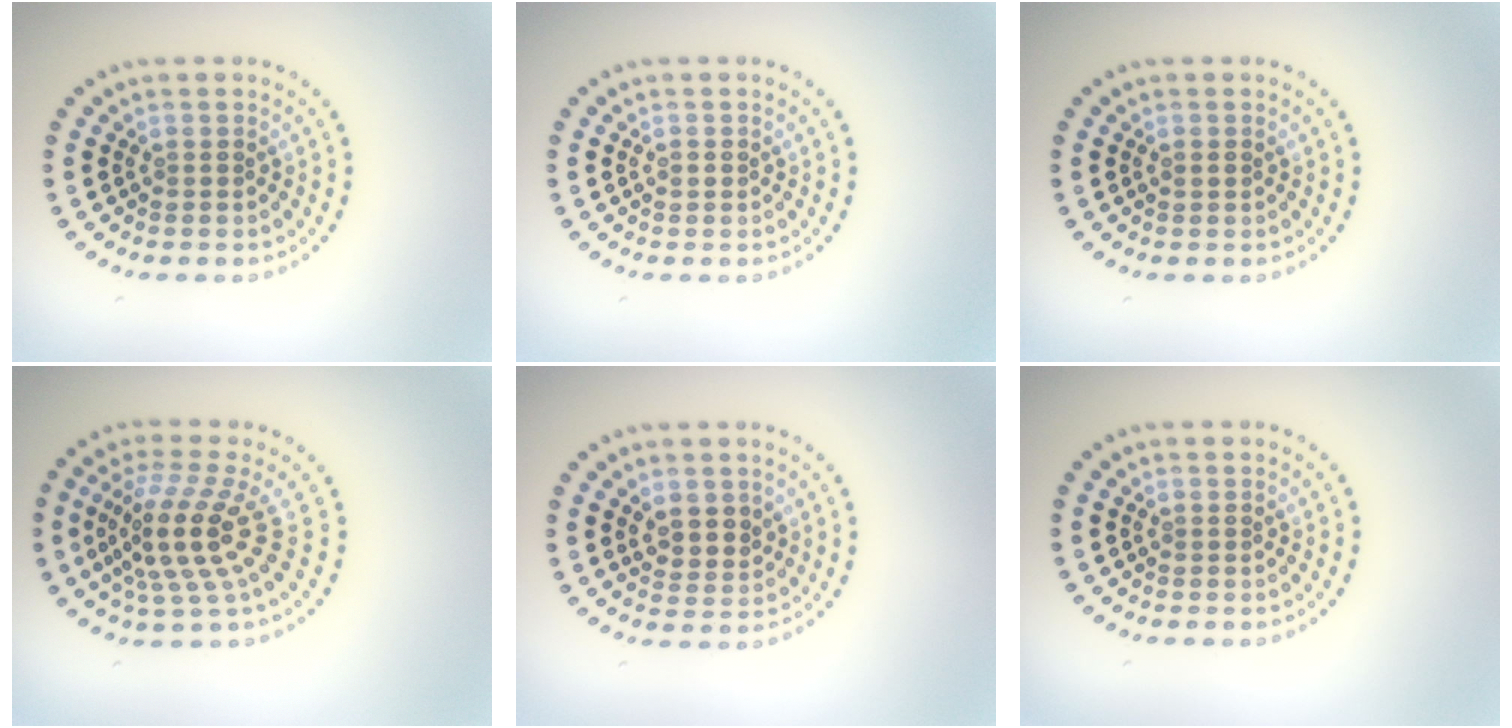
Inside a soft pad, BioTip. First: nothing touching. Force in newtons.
{"total": 0.7, "press": 0.7, "slide": 0.1}
{"total": 0.7, "press": 0.7, "slide": 0.1}
{"total": 4.8, "press": 3.7, "slide": 3.1}
{"total": 2.3, "press": 2.1, "slide": 1.0}
{"total": 0.0}